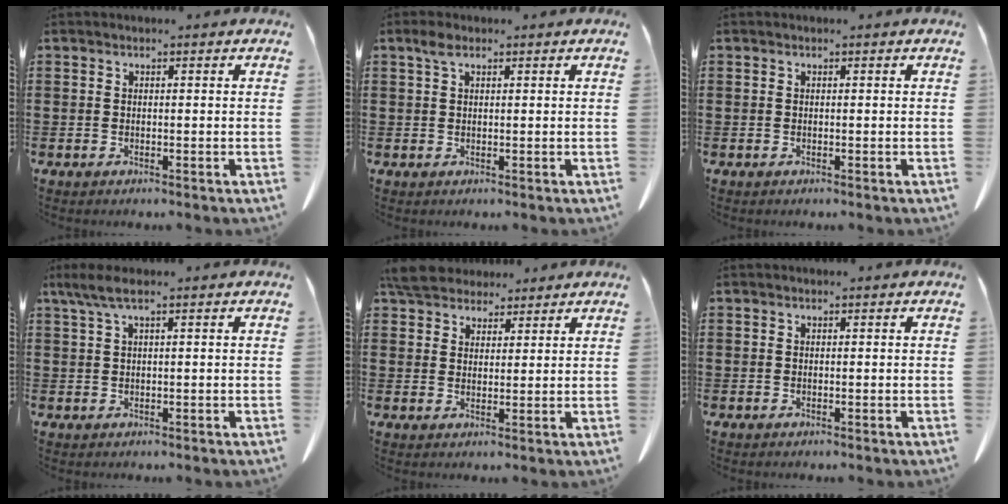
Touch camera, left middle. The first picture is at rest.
{"total": 1.8, "force": [0.9, 1.0, 1.2], "torque": [-0.029, 0.006, 0.015]}
{"total": 0.0}
{"total": 2.9, "force": [1.1, 0.4, 2.6], "torque": [-0.060, -0.002, 0.018]}
{"total": 5.4, "force": [4.8, 2.0, 1.2], "torque": [-0.042, 0.000, 0.092]}
{"total": 0.0}